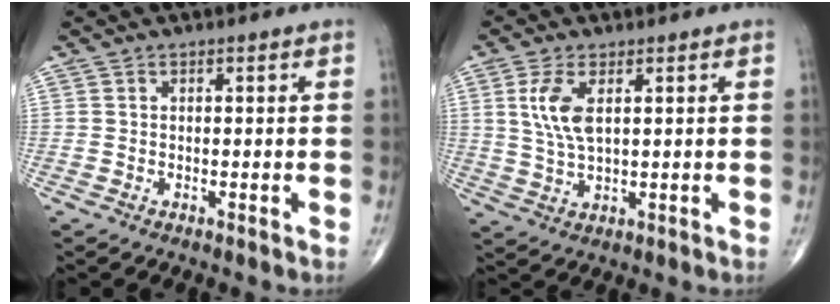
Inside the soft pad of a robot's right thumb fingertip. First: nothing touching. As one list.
[{"total": 6.8, "force": [2.0, 3.0, 5.8], "torque": [-0.129, -0.006, 0.048]}]